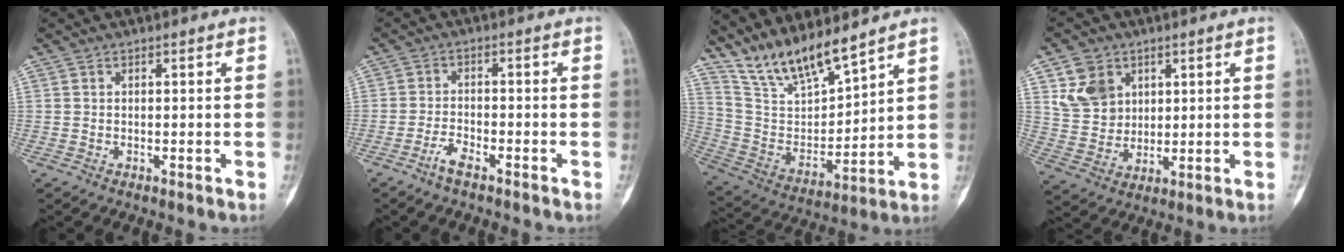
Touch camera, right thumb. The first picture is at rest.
{"total": 3.2, "force": [-2.4, 0.8, 1.9], "torque": [-0.042, 0.017, -0.049]}
{"total": 13.2, "force": [11.6, 2.5, 5.7], "torque": [-0.094, -0.062, 0.237]}
{"total": 9.5, "force": [4.1, 7.5, 4.1], "torque": [-0.052, -0.016, 0.088]}